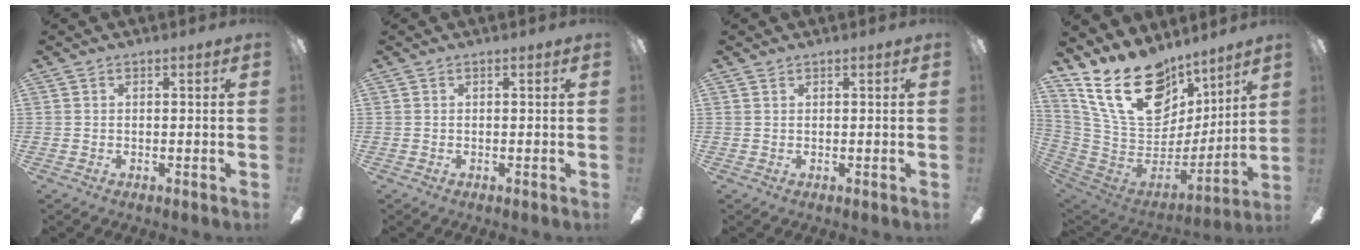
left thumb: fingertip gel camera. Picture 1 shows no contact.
{"total": 0.0}
{"total": 0.5, "force": [0.4, 0.2, 0.2], "torque": [-0.004, 0.002, 0.008]}
{"total": 25.1, "force": [16.1, 13.8, 13.4], "torque": [-0.242, -0.105, 0.298]}